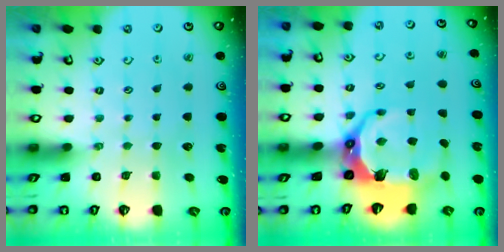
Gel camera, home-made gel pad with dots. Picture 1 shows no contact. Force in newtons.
{"total": 11.7, "press": 10.2, "slide": 5.7}